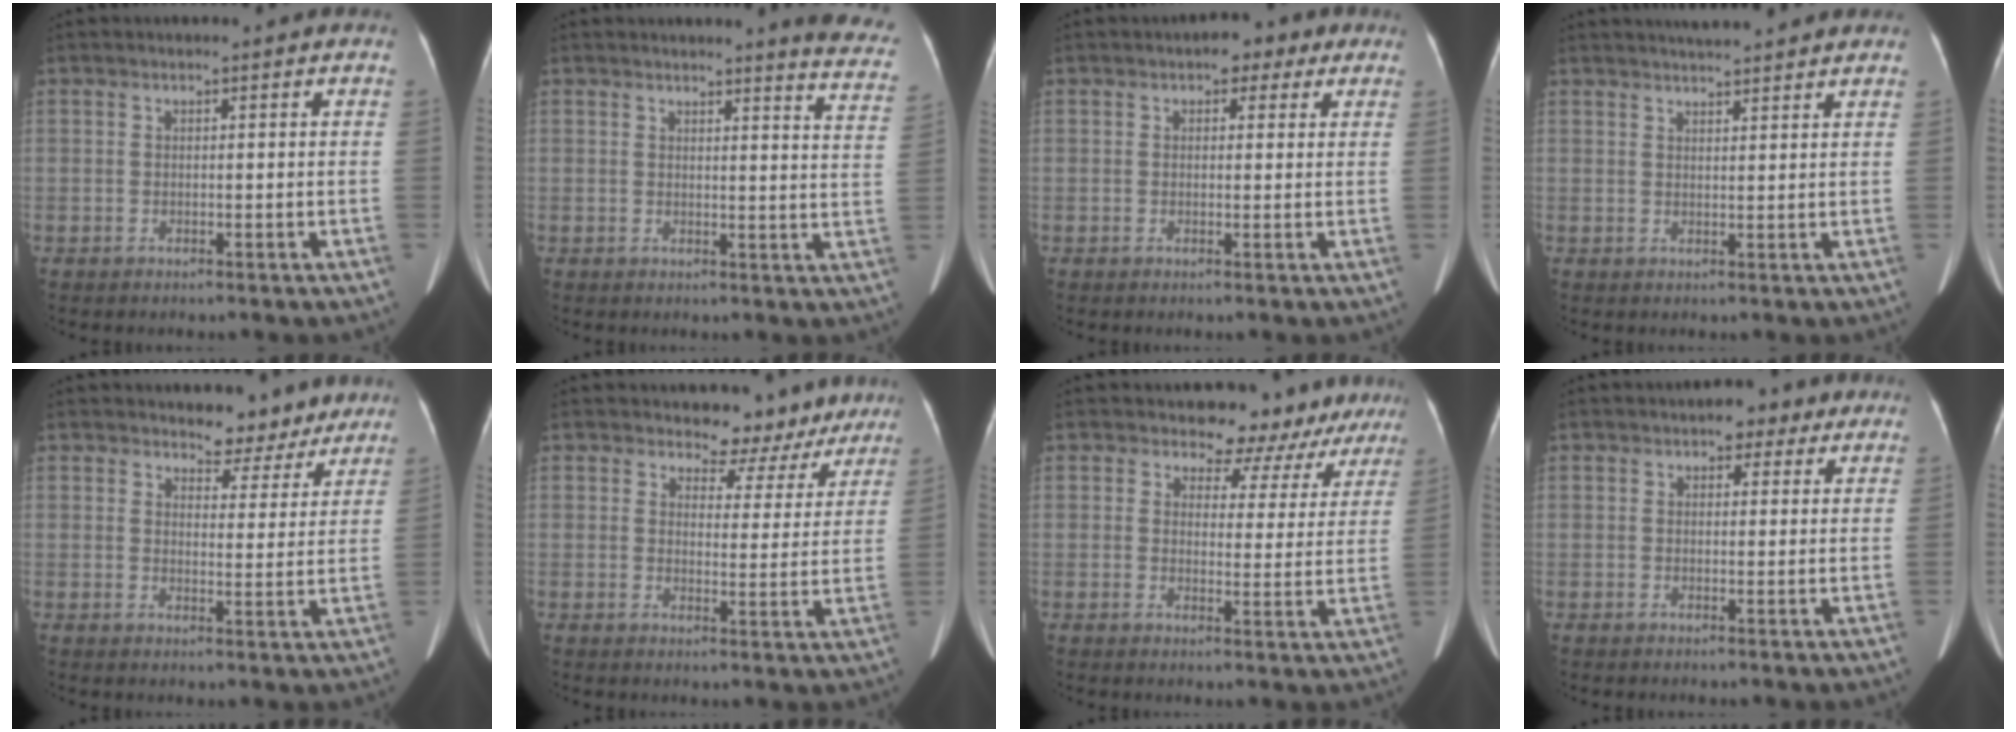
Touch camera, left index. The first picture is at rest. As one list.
[{"total": 8.7, "force": [8.1, -0.2, 2.9], "torque": [-0.015, -0.061, 0.063]}, {"total": 3.5, "force": [1.8, 2.2, 2.0], "torque": [-0.018, 0.022, 0.021]}, {"total": 6.7, "force": [6.2, 0.3, 2.6], "torque": [-0.042, 0.027, 0.083]}, {"total": 6.0, "force": [5.3, 2.5, 0.7], "torque": [-0.001, -0.007, 0.066]}, {"total": 7.3, "force": [6.6, 3.3, 0.2], "torque": [0.011, -0.009, 0.068]}, {"total": 9.8, "force": [8.9, 4.1, -0.5], "torque": [0.045, -0.009, 0.072]}, {"total": 3.4, "force": [2.0, 2.2, 1.8], "torque": [-0.015, 0.017, 0.025]}]